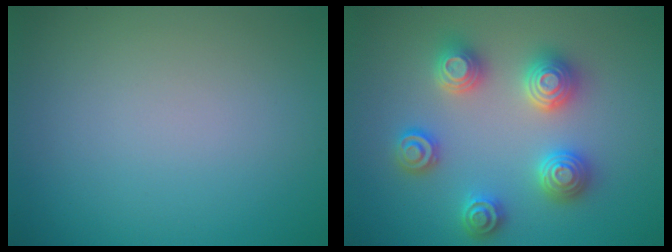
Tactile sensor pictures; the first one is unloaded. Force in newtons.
{"total": 4.8, "press": 4.7, "slide": 0.6}